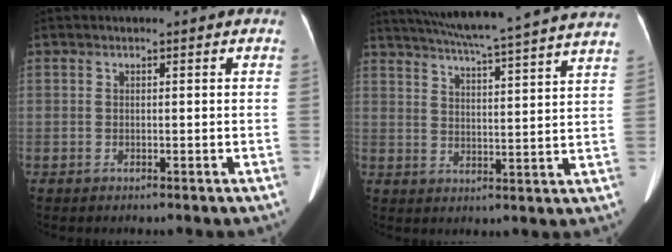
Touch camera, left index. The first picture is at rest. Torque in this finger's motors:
{"motor_torque": [0.85, -1.29, 0.11, 0.11]}